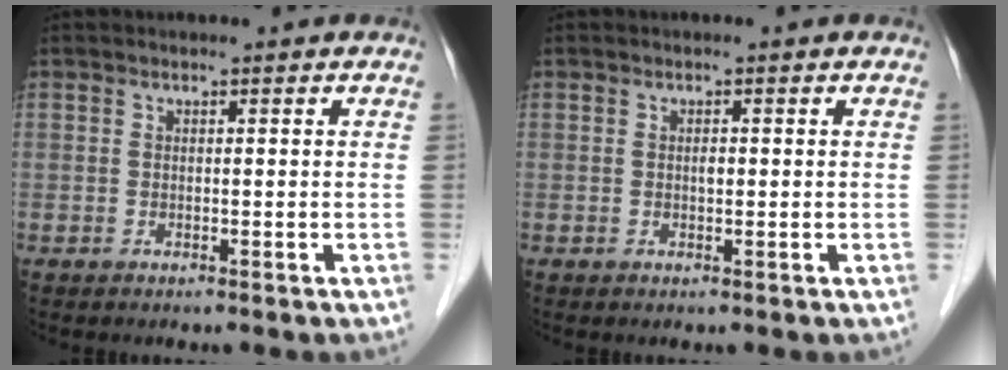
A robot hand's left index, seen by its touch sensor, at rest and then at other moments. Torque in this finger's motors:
{"motor_torque": [0.26, 0.19, 0.02, 0.00]}